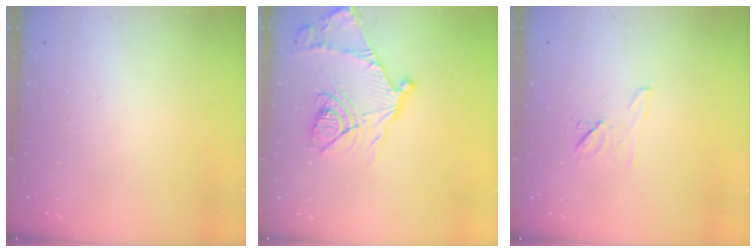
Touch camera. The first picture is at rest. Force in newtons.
{"total": 17.6, "press": 17.6, "slide": 1.2}
{"total": 7.0, "press": 6.9, "slide": 0.9}